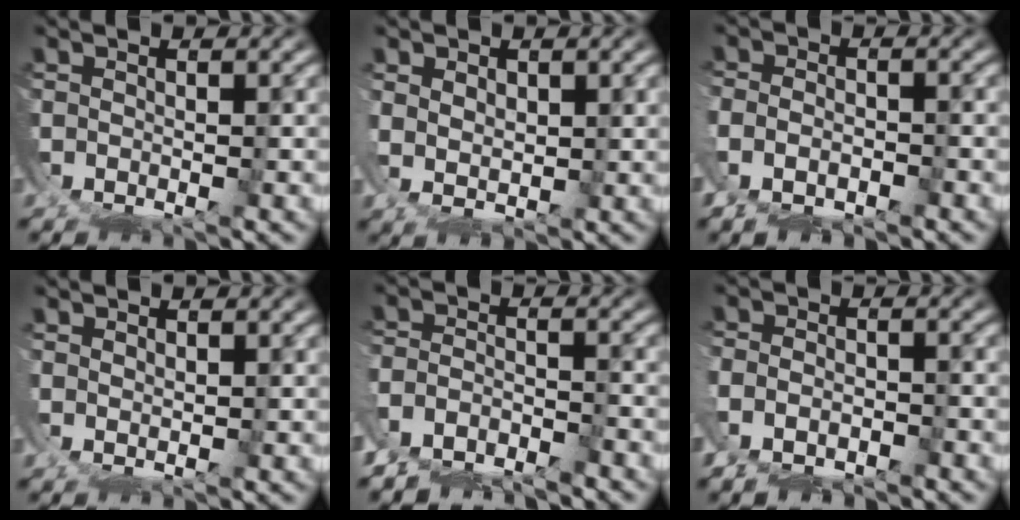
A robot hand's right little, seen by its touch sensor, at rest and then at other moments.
{"total": 3.2, "force": [1.4, 1.6, 2.4], "torque": [-0.055, -0.016, 0.036]}
{"total": 3.3, "force": [-1.6, 1.5, 2.4], "torque": [-0.051, -0.015, -0.019]}
{"total": 1.8, "force": [1.6, -0.5, 0.5], "torque": [-0.008, 0.000, 0.036]}
{"total": 5.6, "force": [-4.1, 3.2, 2.0], "torque": [-0.038, -0.015, -0.069]}
{"total": 2.9, "force": [-1.6, 1.4, 1.9], "torque": [-0.043, -0.016, -0.020]}